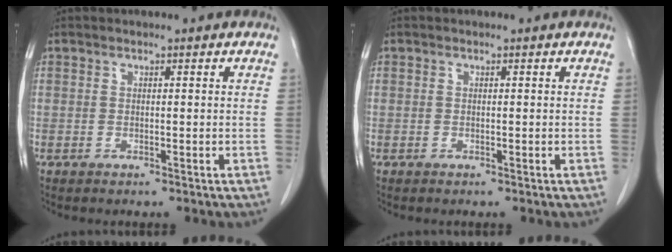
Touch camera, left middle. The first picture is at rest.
{"total": 0.0}